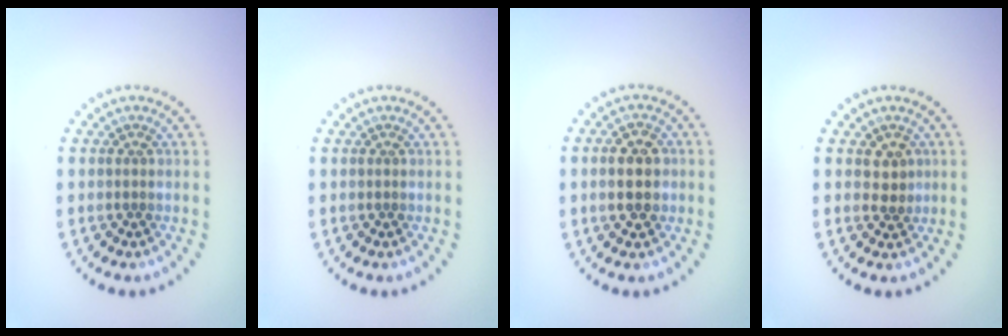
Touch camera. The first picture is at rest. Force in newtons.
{"total": 0.0}
{"total": 4.2, "press": 4.2, "slide": 0.1}
{"total": 1.8, "press": 1.7, "slide": 0.8}